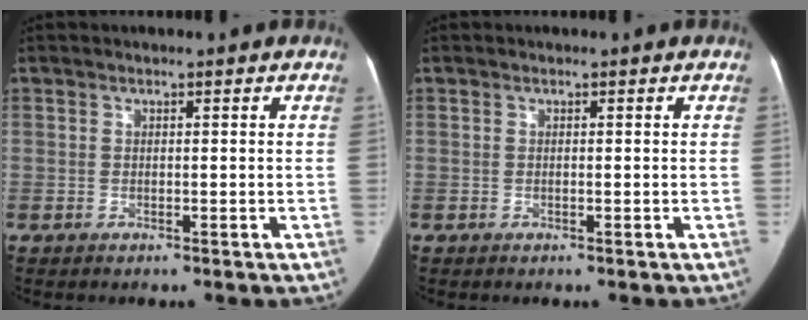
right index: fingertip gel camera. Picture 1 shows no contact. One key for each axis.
{"total": 0.0}